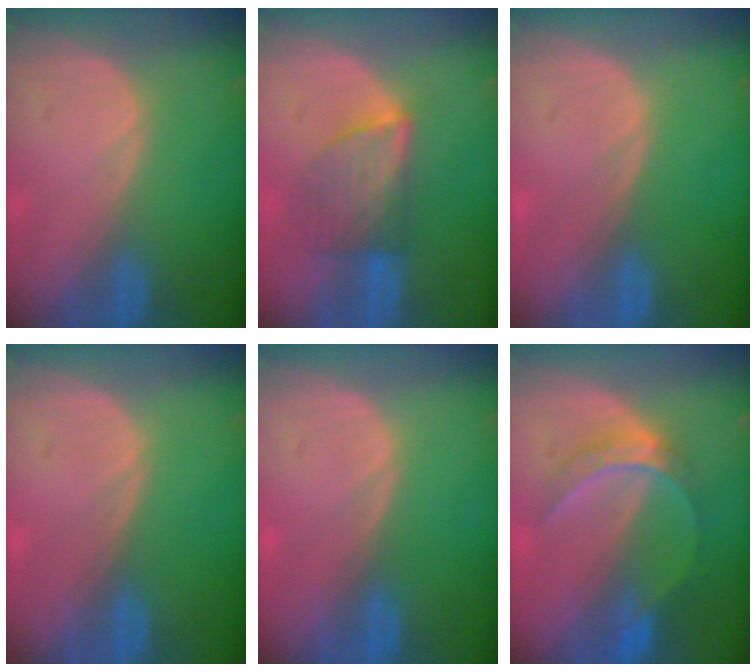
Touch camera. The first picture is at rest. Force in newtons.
{"total": 6.0, "press": 6.0, "slide": 1.0}
{"total": 0.0}
{"total": 0.0}
{"total": 0.0}
{"total": 6.3, "press": 5.4, "slide": 3.2}